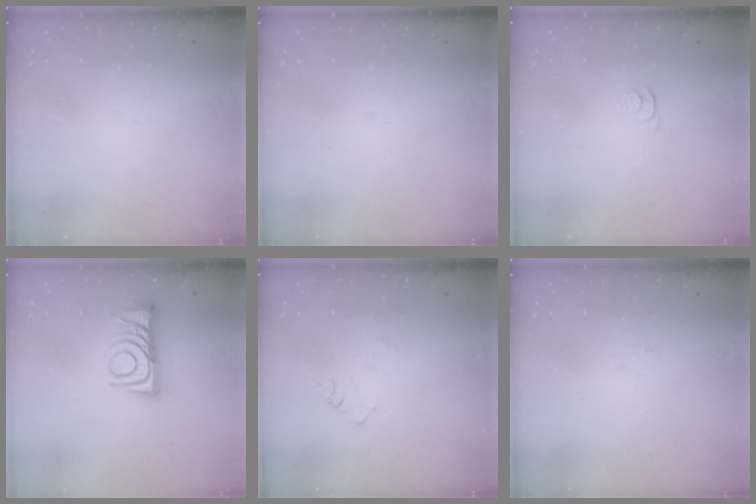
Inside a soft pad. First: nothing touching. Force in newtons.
{"total": 0.0}
{"total": 3.8, "press": 3.7, "slide": 0.7}
{"total": 10.3, "press": 10.3, "slide": 0.6}
{"total": 3.1, "press": 3.1, "slide": 0.5}
{"total": 2.7, "press": 2.7, "slide": 0.3}